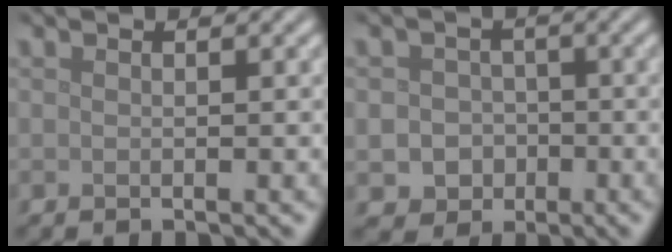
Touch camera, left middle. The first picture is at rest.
{"total": 3.6, "force": [-1.0, 3.3, 1.0], "torque": [0.008, 0.001, -0.028]}